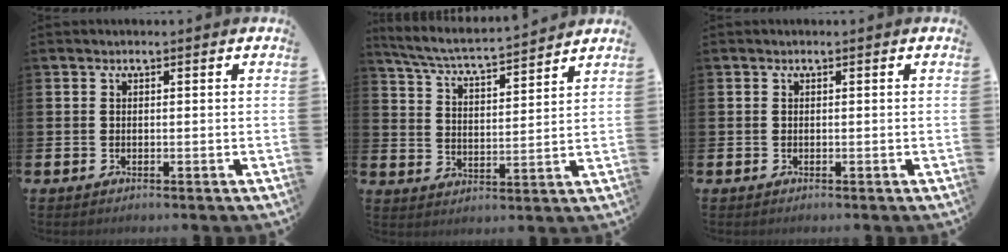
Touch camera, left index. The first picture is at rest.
{"total": 5.4, "force": [5.2, 0.2, 1.4], "torque": [-0.055, -0.040, 0.086]}
{"total": 0.0}